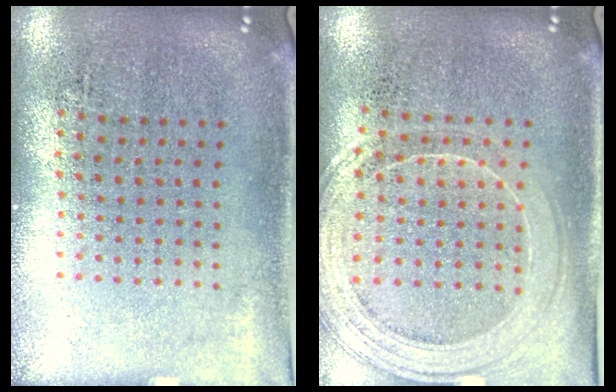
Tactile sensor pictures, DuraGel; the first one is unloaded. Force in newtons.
{"total": 1.5, "press": 1.4, "slide": 0.3}